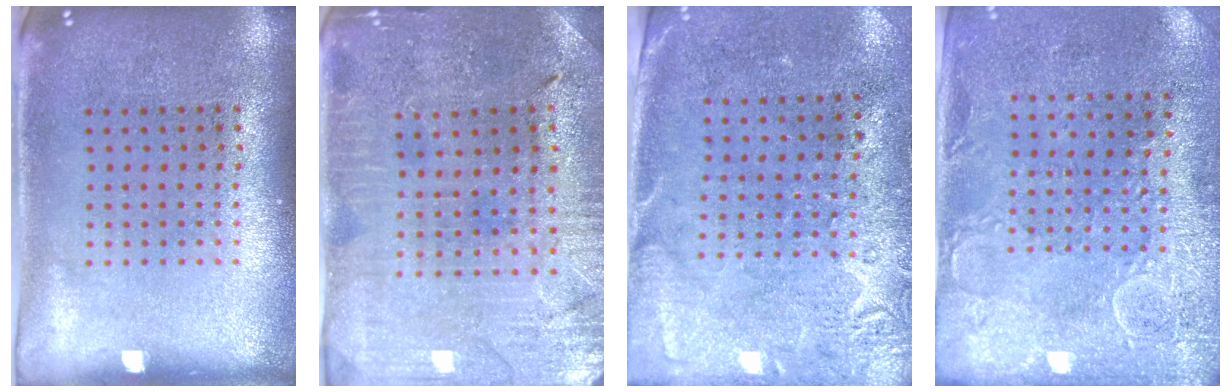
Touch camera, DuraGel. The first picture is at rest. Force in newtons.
{"total": 1.0, "press": 0.9, "slide": 0.2}
{"total": 2.7, "press": 2.3, "slide": 1.5}
{"total": 2.9, "press": 2.5, "slide": 1.5}